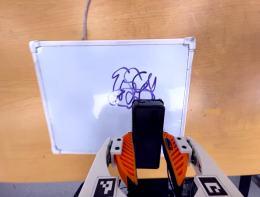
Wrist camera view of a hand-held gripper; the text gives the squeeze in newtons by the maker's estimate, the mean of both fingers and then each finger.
{"total": 4.0, "left": 2.5, "right": 5.5}